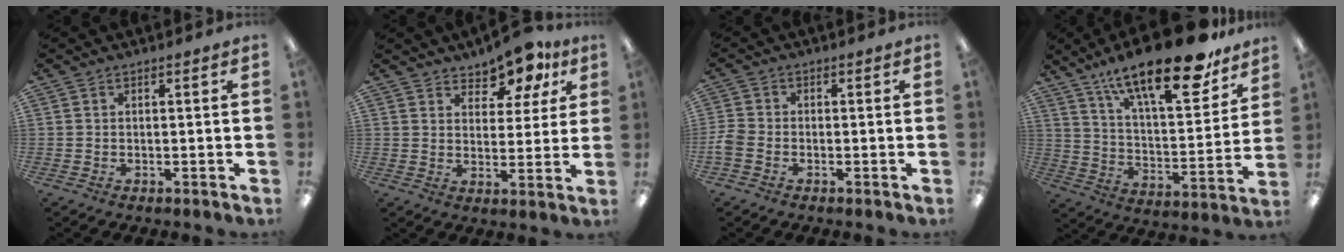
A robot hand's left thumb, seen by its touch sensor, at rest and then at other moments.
{"total": 9.5, "force": [7.9, 4.1, 3.4], "torque": [-0.041, -0.057, 0.141]}
{"total": 3.0, "force": [-1.5, 2.0, 1.5], "torque": [-0.029, 0.004, -0.026]}
{"total": 22.7, "force": [16.8, 5.9, 14.2], "torque": [-0.216, -0.114, 0.273]}